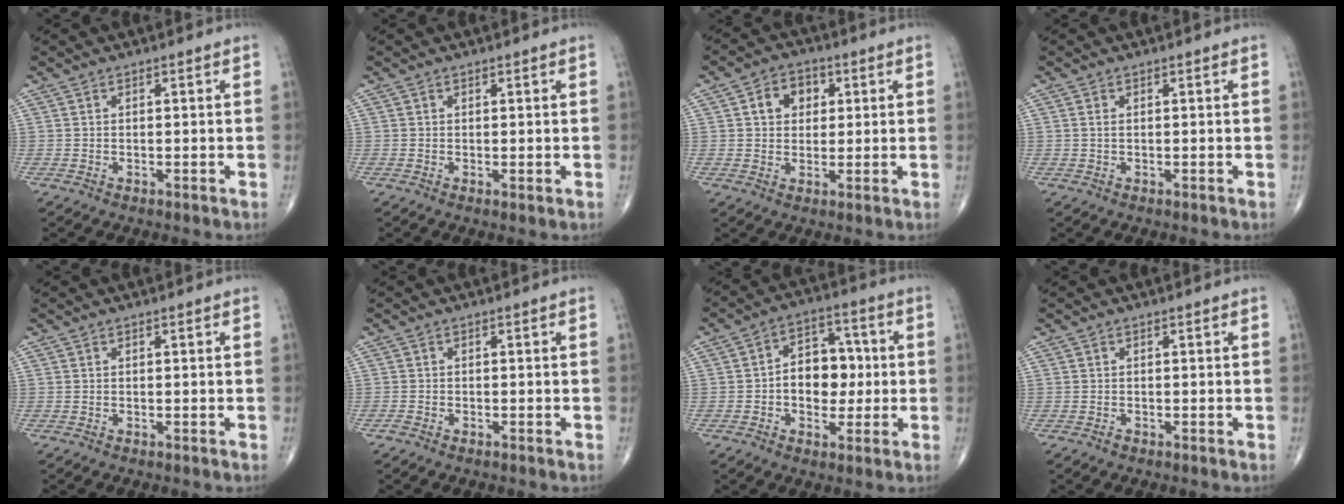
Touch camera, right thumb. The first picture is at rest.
{"total": 0.6, "force": [0.1, 0.2, 0.5], "torque": [-0.012, -0.004, 0.001]}
{"total": 6.3, "force": [1.7, 4.9, 3.5], "torque": [-0.026, 0.004, 0.022]}
{"total": 0.7, "force": [0.2, 0.3, 0.6], "torque": [-0.016, 0.006, 0.006]}
{"total": 0.0}
{"total": 1.0, "force": [-0.7, 0.5, 0.4], "torque": [-0.013, 0.002, -0.015]}
{"total": 10.4, "force": [-0.4, 7.5, 7.3], "torque": [-0.059, 0.025, -0.012]}
{"total": 0.5, "force": [-0.3, 0.3, 0.1], "torque": [-0.001, 0.000, -0.009]}